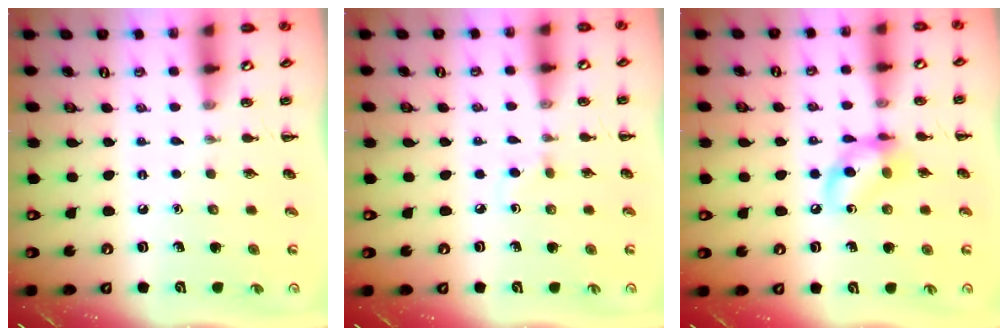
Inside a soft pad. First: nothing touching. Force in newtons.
{"total": 2.4, "press": 2.1, "slide": 1.0}
{"total": 10.1, "press": 9.9, "slide": 1.6}